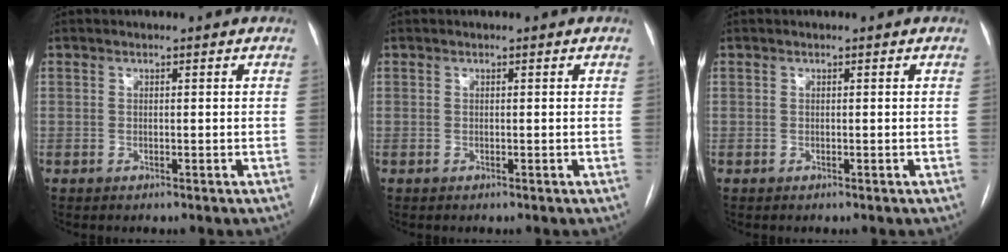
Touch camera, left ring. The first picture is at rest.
{"total": 0.0}
{"total": 0.0}